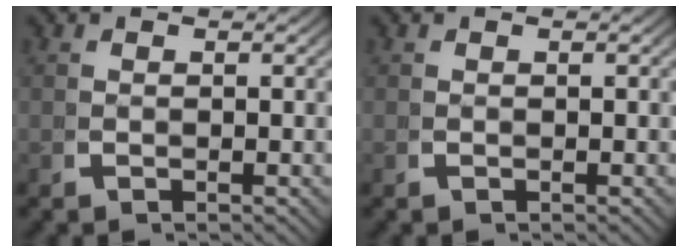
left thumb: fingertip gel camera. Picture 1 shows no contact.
{"total": 0.0}